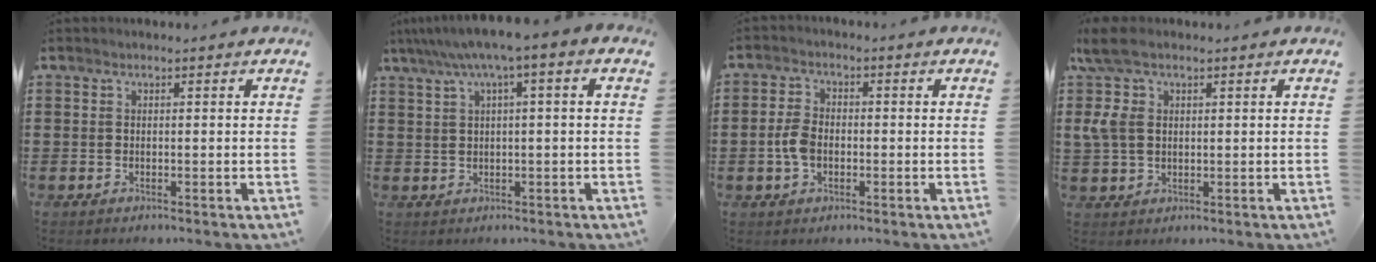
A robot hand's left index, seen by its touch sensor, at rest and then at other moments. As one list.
[{"total": 4.7, "force": [1.1, 0.2, 4.6], "torque": [-0.087, -0.001, 0.015]}, {"total": 4.5, "force": [-0.8, 2.9, 3.3], "torque": [-0.084, 0.000, -0.020]}, {"total": 6.6, "force": [2.4, 3.8, 4.9], "torque": [-0.139, 0.002, 0.035]}]